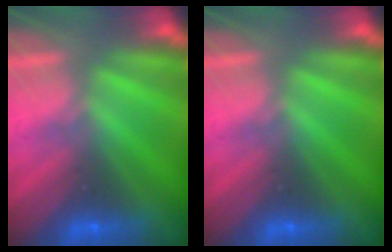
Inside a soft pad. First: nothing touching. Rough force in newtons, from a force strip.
{"total": 0.0}